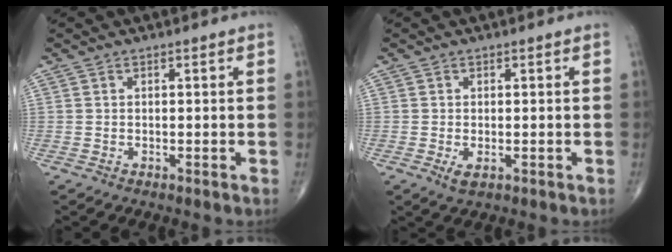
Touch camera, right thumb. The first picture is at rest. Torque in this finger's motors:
{"motor_torque": [-0.24, 0.18, 0.16, 0.18, 0.06]}